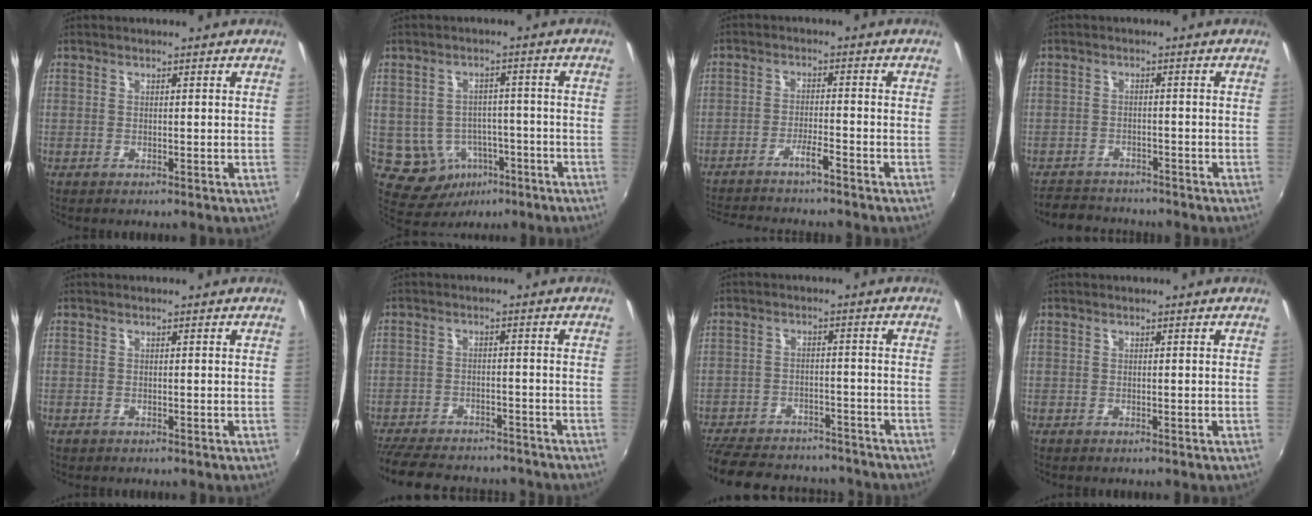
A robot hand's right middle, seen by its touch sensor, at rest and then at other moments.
{"total": 9.1, "force": [-3.7, 7.5, 3.5], "torque": [-0.085, 0.012, -0.028]}
{"total": 7.3, "force": [-6.5, -0.3, 3.3], "torque": [-0.076, 0.001, -0.106]}
{"total": 6.3, "force": [-5.8, 2.1, 1.0], "torque": [-0.043, 0.005, -0.093]}
{"total": 0.0}
{"total": 17.7, "force": [-15.1, 5.8, 7.1], "torque": [-0.162, -0.010, -0.213]}
{"total": 20.9, "force": [-17.5, 8.4, 7.9], "torque": [-0.191, 0.013, -0.239]}
{"total": 0.0}